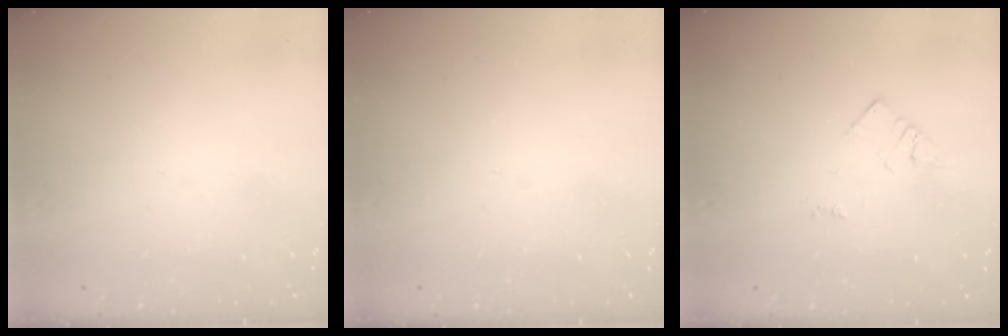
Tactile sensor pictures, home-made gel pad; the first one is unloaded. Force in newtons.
{"total": 0.0}
{"total": 2.4, "press": 2.4, "slide": 0.3}